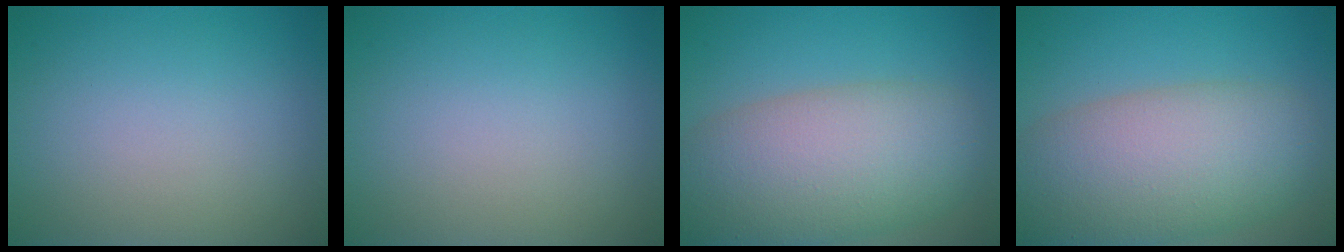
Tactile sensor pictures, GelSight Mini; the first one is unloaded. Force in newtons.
{"total": 0.0}
{"total": 10.1, "press": 10.1, "slide": 0.3}
{"total": 10.1, "press": 10.1, "slide": 0.3}